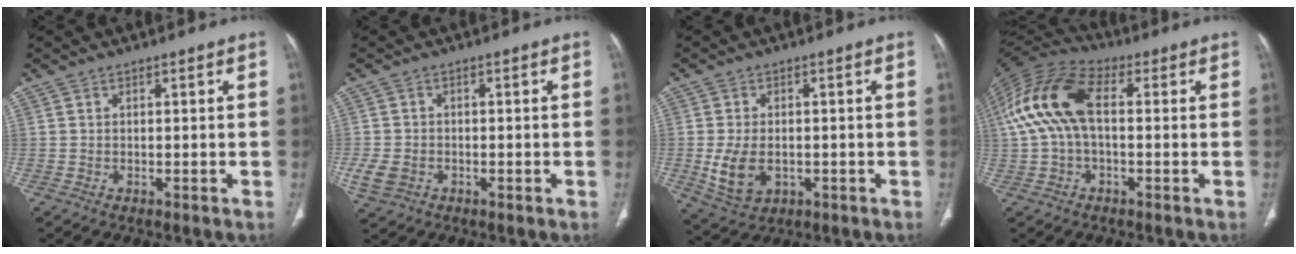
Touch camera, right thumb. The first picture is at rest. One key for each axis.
{"total": 4.6, "fx": -1.4, "fy": 3.6, "fz": 2.5, "tx": -0.055, "ty": 0.003, "tz": -0.019}
{"total": 7.8, "fx": -1.2, "fy": 5.2, "fz": 5.7, "tx": -0.106, "ty": -0.002, "tz": -0.008}
{"total": 15.1, "fx": 1.3, "fy": 8.4, "fz": 12.4, "tx": -0.262, "ty": 0.039, "tz": 0.016}